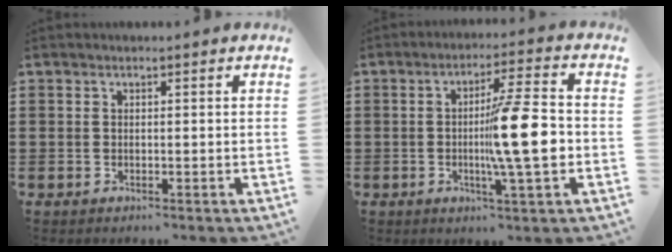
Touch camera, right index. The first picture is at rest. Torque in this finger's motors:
{"motor_torque": [1.01, -0.35, 0.89, 0.21]}